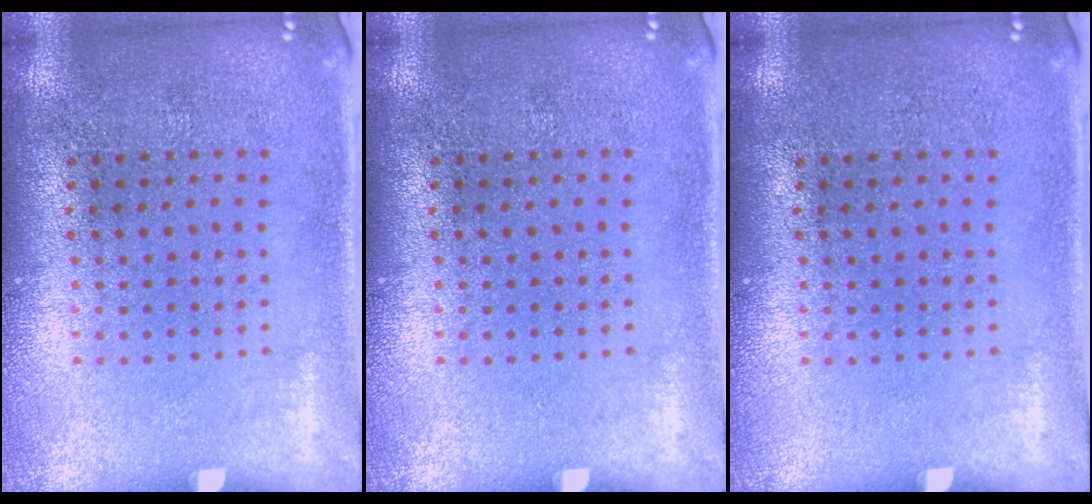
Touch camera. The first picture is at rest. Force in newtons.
{"total": 0.0}
{"total": 0.0}